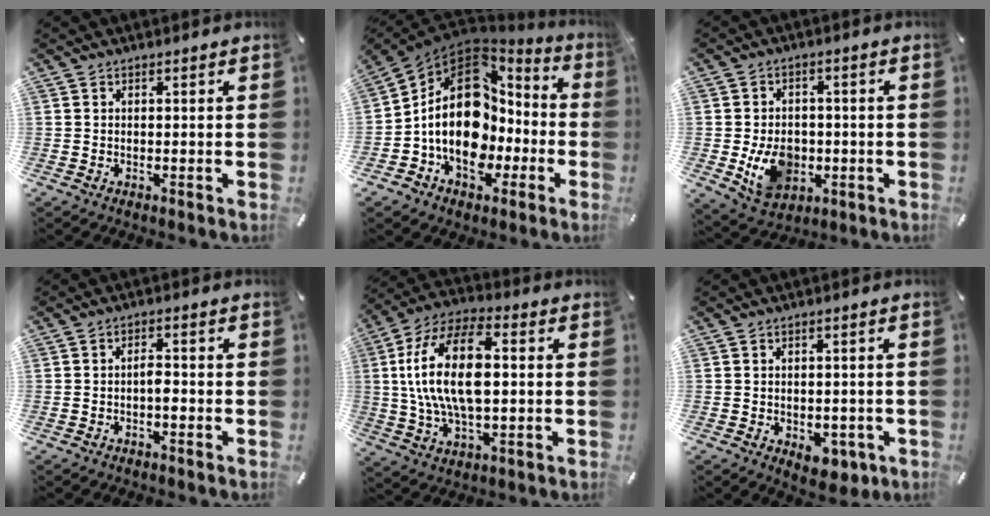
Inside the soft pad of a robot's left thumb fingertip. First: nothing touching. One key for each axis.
{"total": 20.7, "fx": -0.9, "fy": 15.3, "fz": 13.9, "tx": -0.258, "ty": -0.001, "tz": -0.014}
{"total": 10.6, "fx": -2.2, "fy": 8.3, "fz": 6.1, "tx": -0.116, "ty": 0.007, "tz": -0.037}
{"total": 2.7, "fx": -1.0, "fy": 1.2, "fz": 2.2, "tx": -0.040, "ty": 0.007, "tz": -0.019}
{"total": 18.2, "fx": 1.3, "fy": 9.8, "fz": 15.2, "tx": -0.311, "ty": 0.006, "tz": 0.021}
{"total": 6.3, "fx": -2.2, "fy": 3.9, "fz": 4.4, "tx": -0.063, "ty": 0.010, "tz": -0.034}